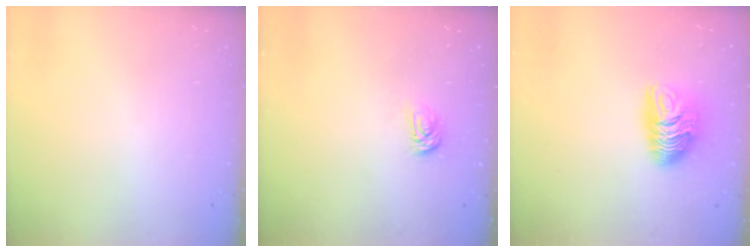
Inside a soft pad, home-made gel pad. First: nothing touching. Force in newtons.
{"total": 3.2, "press": 3.2, "slide": 0.5}
{"total": 9.2, "press": 9.2, "slide": 0.3}